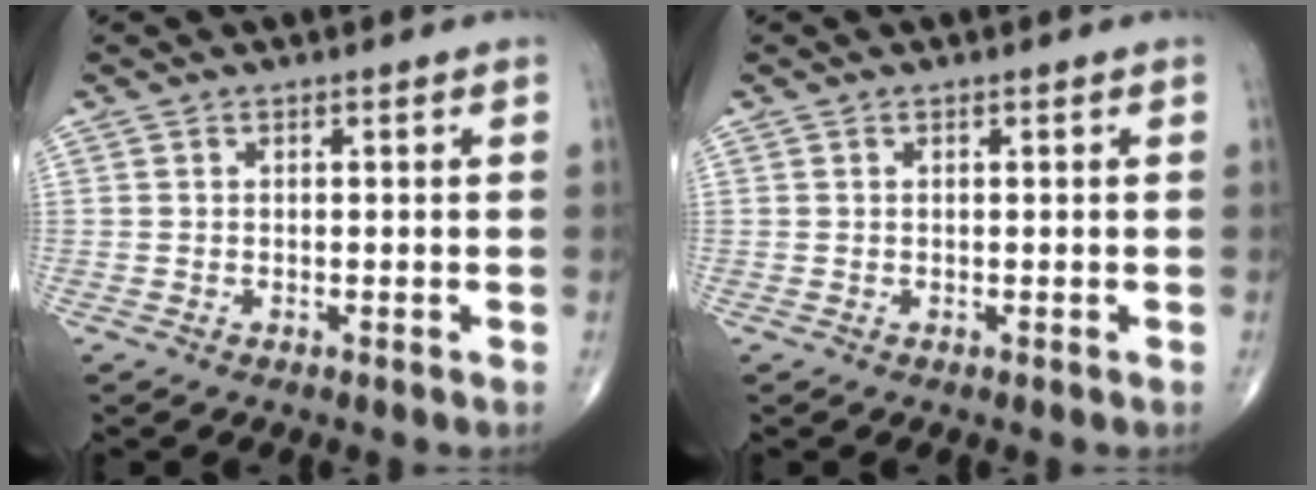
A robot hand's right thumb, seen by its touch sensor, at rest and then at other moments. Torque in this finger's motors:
{"motor_torque": [0.09, -0.13, -0.10, 0.03, 0.02]}